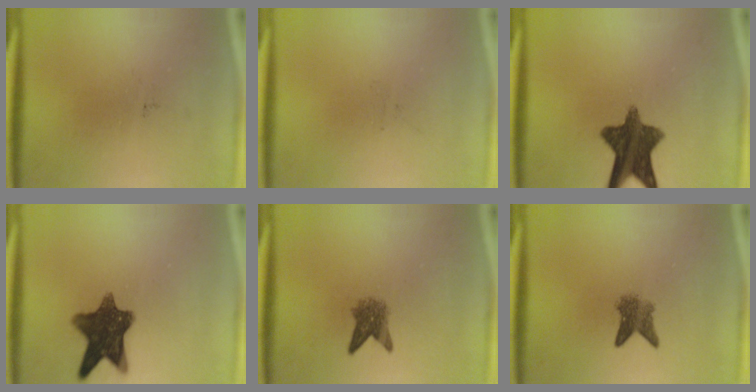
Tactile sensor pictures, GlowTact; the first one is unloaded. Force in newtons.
{"total": 0.0}
{"total": 11.2}
{"total": 10.8}
{"total": 3.5}
{"total": 3.4}